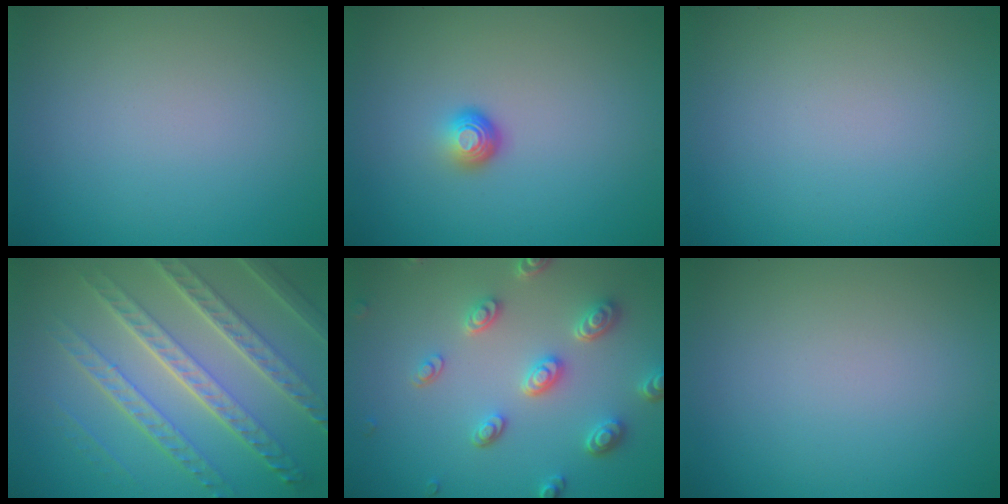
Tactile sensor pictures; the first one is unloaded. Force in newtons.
{"total": 1.8, "press": 1.1, "slide": 1.4}
{"total": 0.0}
{"total": 7.9, "press": 5.5, "slide": 5.6}
{"total": 4.6, "press": 3.6, "slide": 2.9}
{"total": 0.0}